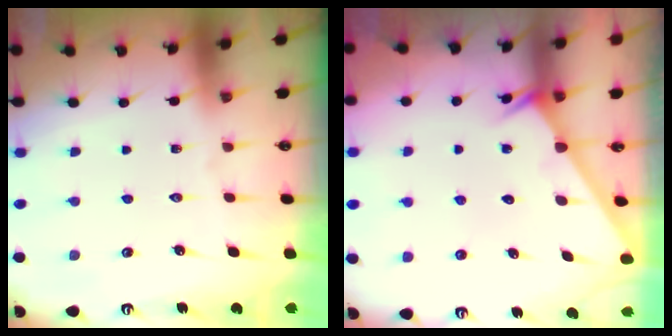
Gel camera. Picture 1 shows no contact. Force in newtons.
{"total": 1.4, "press": 1.4, "slide": 0.1}